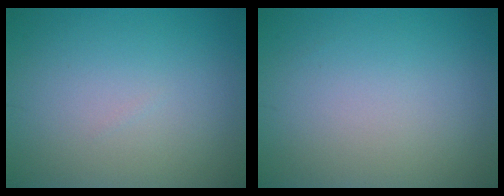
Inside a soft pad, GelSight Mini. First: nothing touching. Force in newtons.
{"total": 0.0}